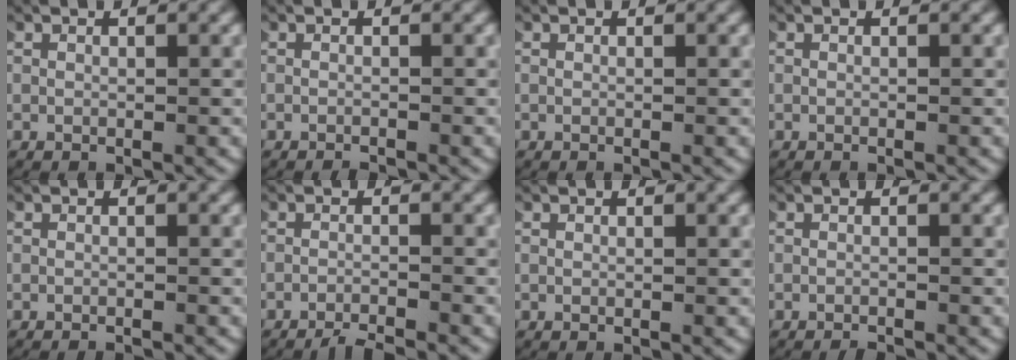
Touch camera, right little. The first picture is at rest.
{"total": 0.8, "force": [-0.8, -0.1, -0.1], "torque": [-0.003, -0.004, -0.011]}
{"total": 0.0}
{"total": 0.0}
{"total": 1.0, "force": [-1.0, 0.0, -0.1], "torque": [-0.002, -0.002, -0.014]}
{"total": 3.6, "force": [-3.5, 0.4, 0.5], "torque": [-0.008, -0.013, -0.052]}
{"total": 0.0}
{"total": 1.1, "force": [-1.1, 0.0, 0.0], "torque": [-0.005, -0.006, -0.015]}